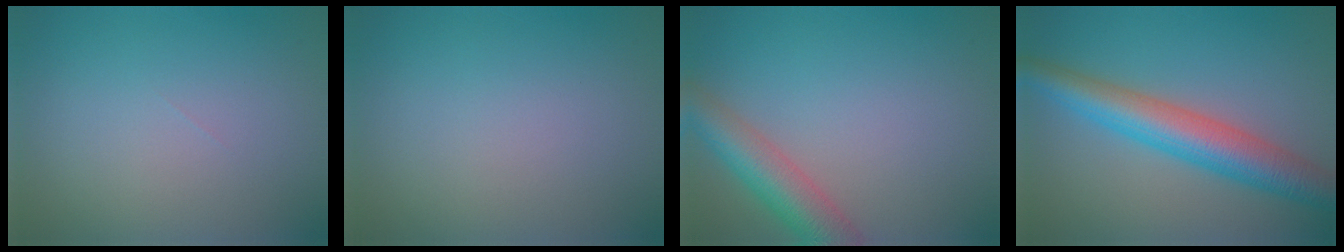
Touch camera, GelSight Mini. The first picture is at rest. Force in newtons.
{"total": 0.0}
{"total": 5.3, "press": 5.3, "slide": 0.3}
{"total": 6.7, "press": 6.7, "slide": 0.3}